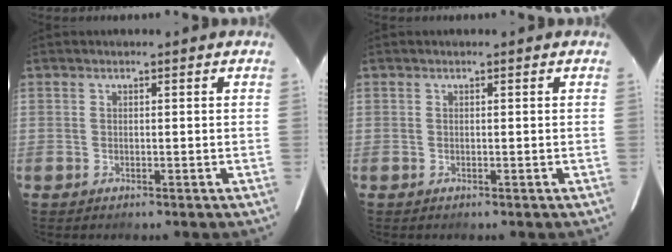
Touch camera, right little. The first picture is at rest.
{"total": 0.0}